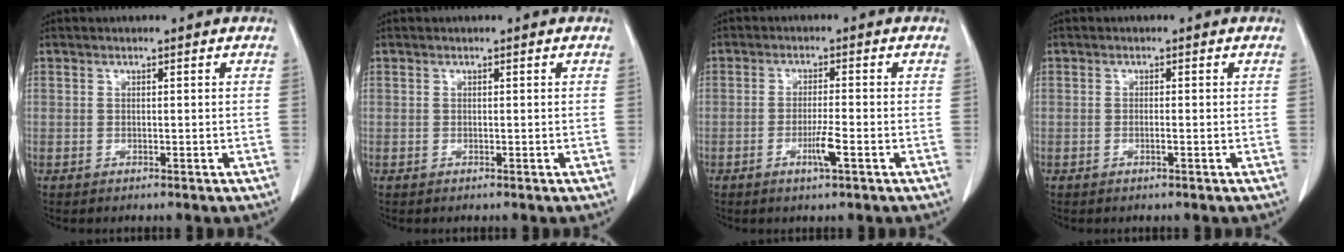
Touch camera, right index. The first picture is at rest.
{"total": 0.0}
{"total": 3.6, "force": [-1.5, -0.1, 3.3], "torque": [-0.061, -0.004, -0.028]}
{"total": 0.7, "force": [-0.3, -0.1, 0.7], "torque": [-0.011, 0.002, -0.003]}